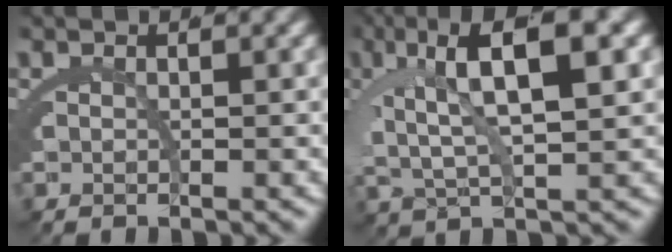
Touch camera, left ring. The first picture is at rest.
{"total": 8.1, "force": [2.2, 2.8, 7.3], "torque": [-0.136, 0.005, 0.044]}